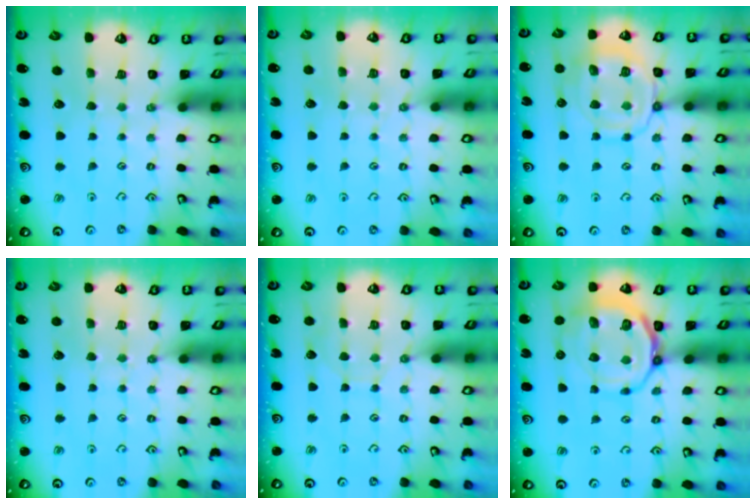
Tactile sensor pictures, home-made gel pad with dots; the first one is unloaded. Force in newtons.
{"total": 2.5, "press": 2.4, "slide": 0.4}
{"total": 13.7, "press": 13.7, "slide": 1.1}
{"total": 5.0, "press": 5.0, "slide": 0.5}
{"total": 2.8, "press": 2.8, "slide": 0.4}
{"total": 15.1, "press": 14.9, "slide": 2.1}